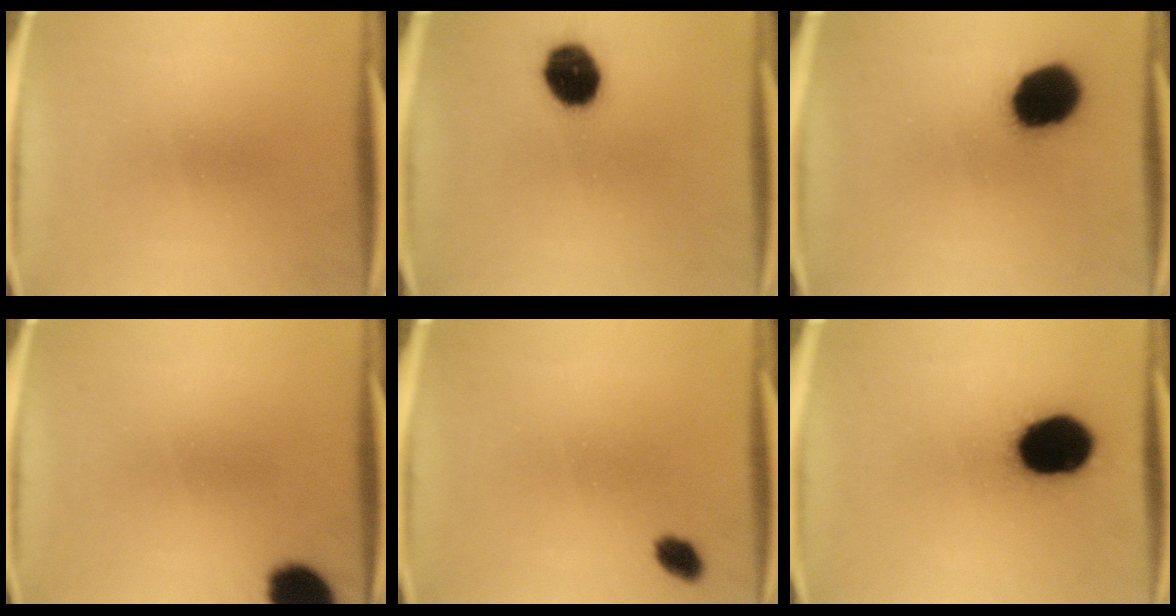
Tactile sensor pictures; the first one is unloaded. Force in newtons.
{"total": 11.9}
{"total": 15.0}
{"total": 10.0}
{"total": 2.8}
{"total": 19.5}